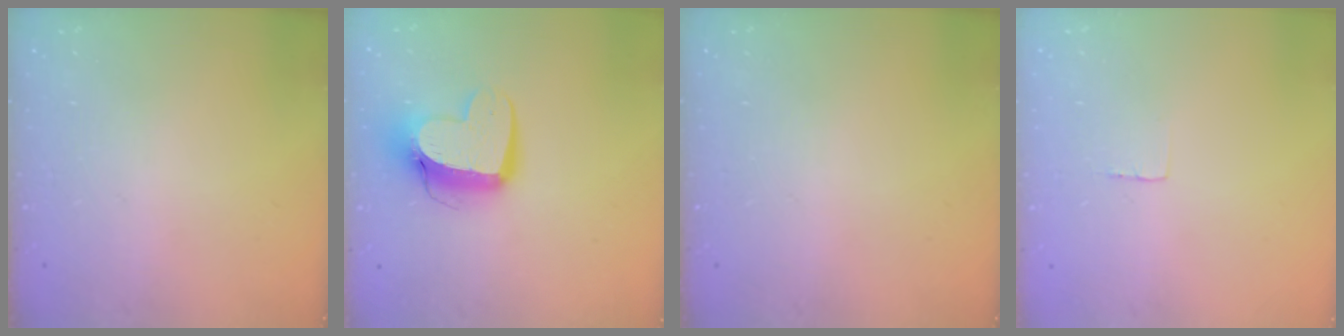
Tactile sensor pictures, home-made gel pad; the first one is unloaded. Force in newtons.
{"total": 12.4, "press": 12.3, "slide": 1.2}
{"total": 0.0}
{"total": 2.3, "press": 2.3, "slide": 0.1}